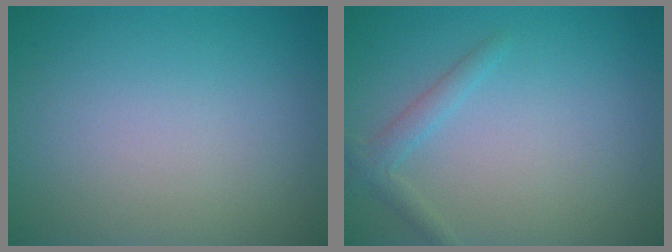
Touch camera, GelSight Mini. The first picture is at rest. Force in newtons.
{"total": 1.6, "press": 1.6, "slide": 0.1}